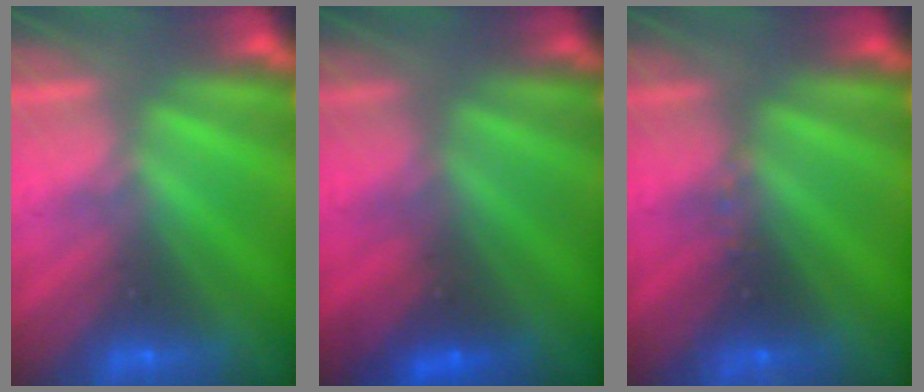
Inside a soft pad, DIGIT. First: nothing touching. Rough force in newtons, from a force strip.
{"total": 1.6}
{"total": 2.5}